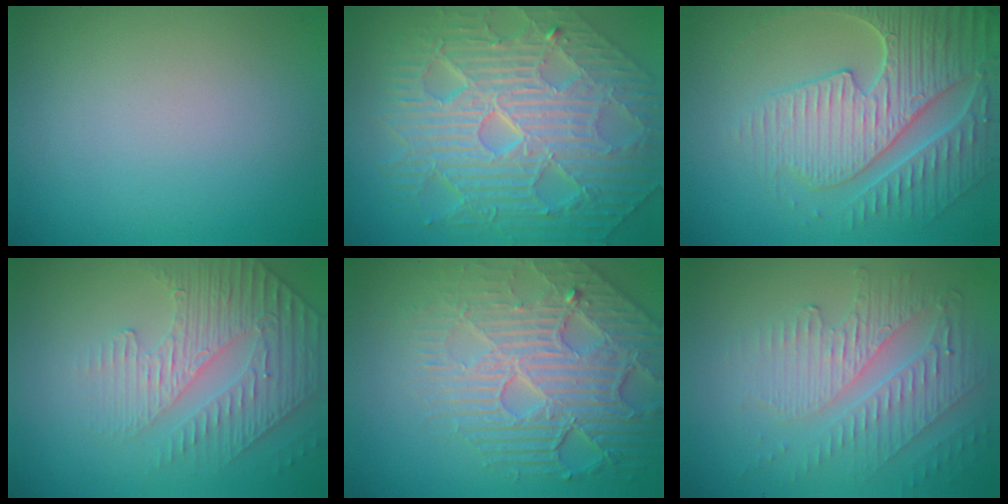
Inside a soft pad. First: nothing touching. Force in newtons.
{"total": 11.7, "press": 7.8, "slide": 8.8}
{"total": 7.3, "press": 5.8, "slide": 4.5}
{"total": 4.5, "press": 3.5, "slide": 2.9}
{"total": 7.5, "press": 5.7, "slide": 4.9}
{"total": 5.5, "press": 3.6, "slide": 4.1}